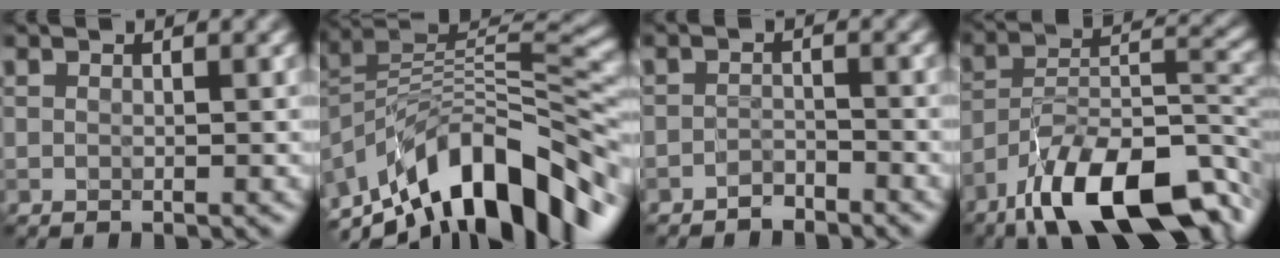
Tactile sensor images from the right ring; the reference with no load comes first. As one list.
[{"total": 13.0, "force": [-8.1, 5.2, 8.7], "torque": [-0.149, 0.028, -0.147]}, {"total": 1.5, "force": [-1.5, 0.3, 0.1], "torque": [-0.001, 0.004, -0.031]}, {"total": 12.9, "force": [-8.8, 4.2, 8.4], "torque": [-0.136, 0.002, -0.165]}]